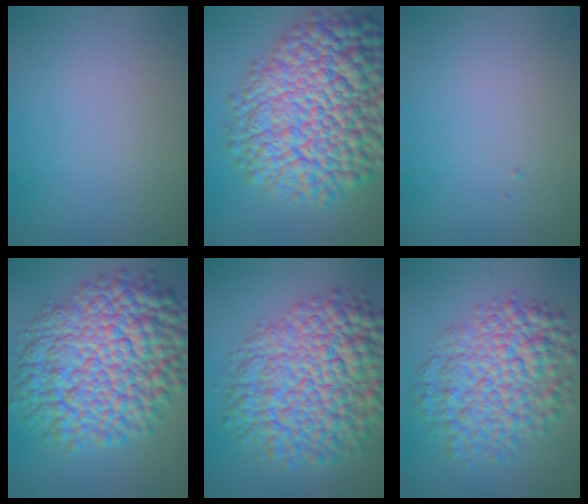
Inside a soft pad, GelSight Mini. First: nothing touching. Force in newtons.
{"total": 16.1, "press": 16.1, "slide": 0.6}
{"total": 0.0}
{"total": 14.1, "press": 14.1, "slide": 0.3}
{"total": 12.7, "press": 12.7, "slide": 0.3}
{"total": 8.5, "press": 8.5, "slide": 0.2}